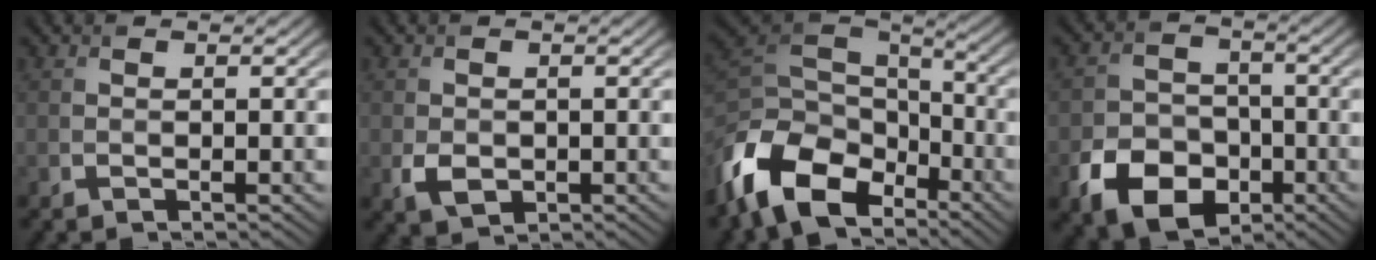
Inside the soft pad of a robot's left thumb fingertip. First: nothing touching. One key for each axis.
{"total": 2.6, "fx": -0.6, "fy": 2.0, "fz": 1.6, "tx": -0.035, "ty": -0.012, "tz": -0.009}
{"total": 15.0, "fx": -8.4, "fy": 8.7, "fz": 8.9, "tx": -0.226, "ty": -0.032, "tz": -0.162}
{"total": 8.7, "fx": -4.2, "fy": 6.2, "fz": 4.4, "tx": -0.091, "ty": -0.020, "tz": -0.081}